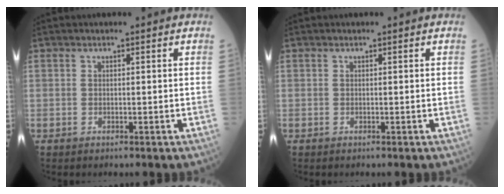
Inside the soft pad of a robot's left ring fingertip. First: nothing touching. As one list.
[{"total": 0.0}]